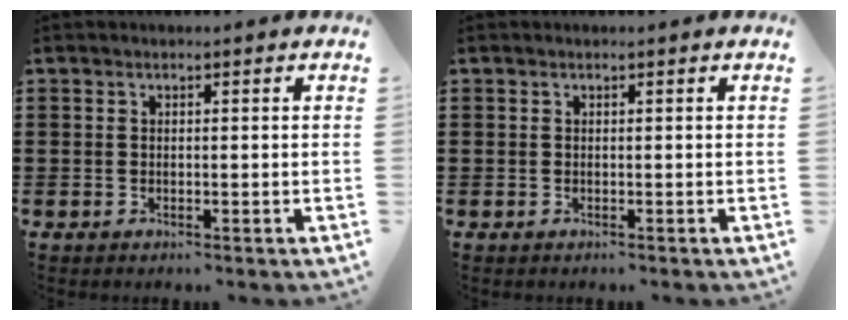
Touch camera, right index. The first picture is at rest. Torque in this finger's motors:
{"motor_torque": [-0.93, 0.27, -0.90, -0.21]}